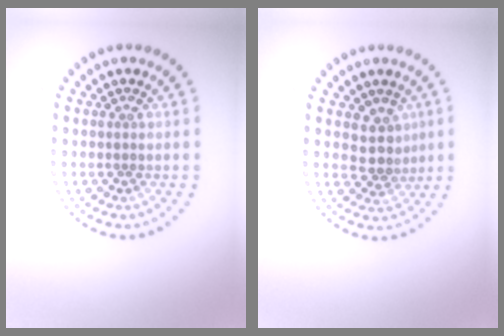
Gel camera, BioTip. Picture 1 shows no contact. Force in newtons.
{"total": 2.8, "press": 2.2, "slide": 1.6}